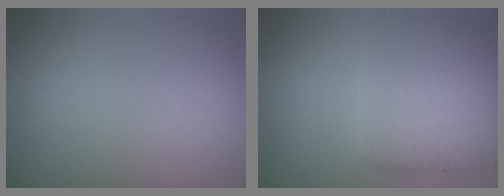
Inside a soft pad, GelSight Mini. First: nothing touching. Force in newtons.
{"total": 7.0, "press": 7.0, "slide": 0.2}